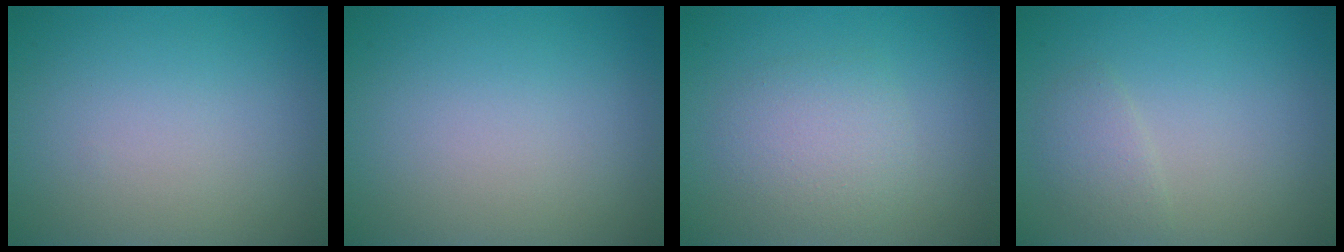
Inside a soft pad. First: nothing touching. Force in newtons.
{"total": 0.0}
{"total": 2.8, "press": 2.8, "slide": 0.2}
{"total": 1.5, "press": 1.5, "slide": 0.1}